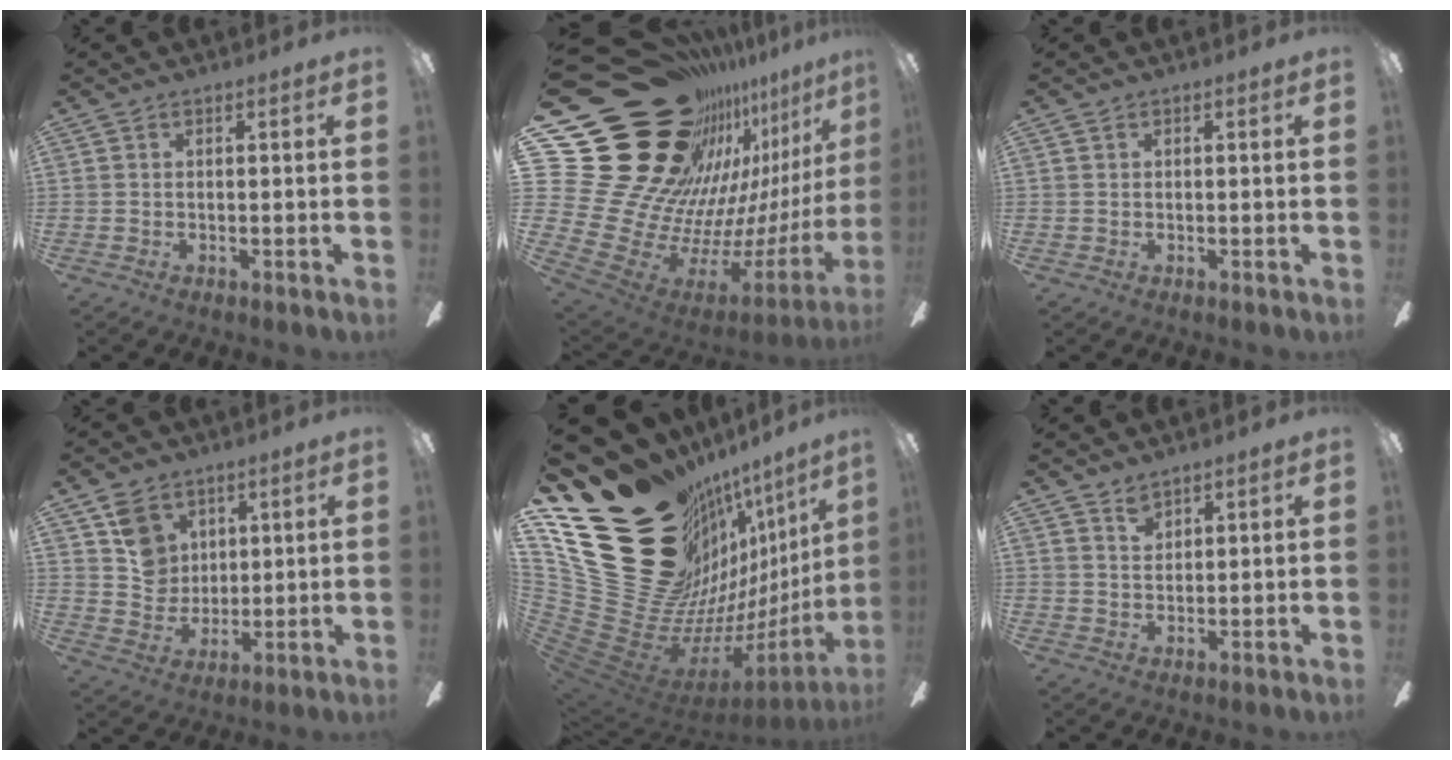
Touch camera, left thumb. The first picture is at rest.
{"total": 38.9, "force": [17.8, 24.4, 24.6], "torque": [-0.378, -0.207, 0.428]}
{"total": 0.6, "force": [0.2, 0.5, 0.1], "torque": [-0.002, 0.005, 0.003]}
{"total": 9.0, "force": [4.9, 7.1, 2.6], "torque": [-0.051, -0.011, 0.095]}
{"total": 36.1, "force": [15.1, 23.3, 23.0], "torque": [-0.299, -0.194, 0.390]}
{"total": 3.0, "force": [2.5, 1.3, 0.8], "torque": [-0.011, -0.009, 0.046]}